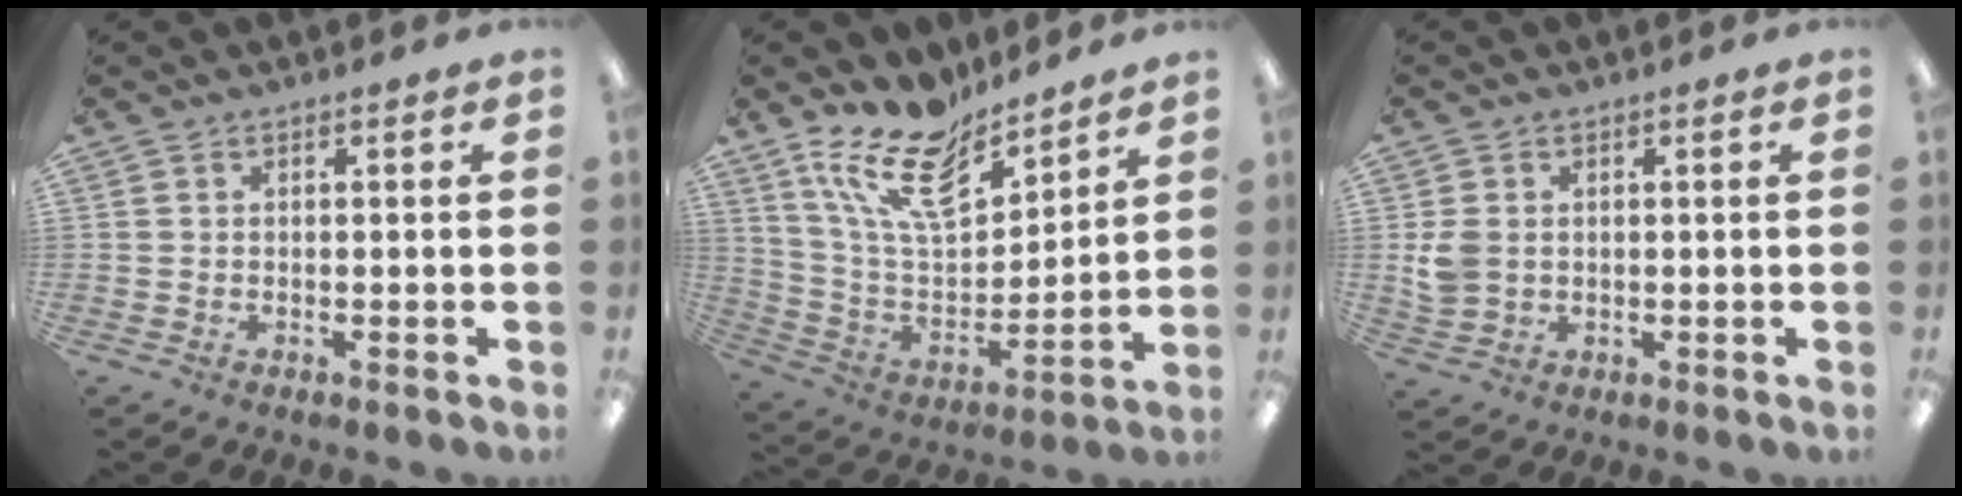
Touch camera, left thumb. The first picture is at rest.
{"total": 17.0, "force": [12.4, 7.1, 9.2], "torque": [-0.182, -0.069, 0.225]}
{"total": 4.6, "force": [0.7, 3.7, 2.6], "torque": [-0.047, 0.003, 0.014]}